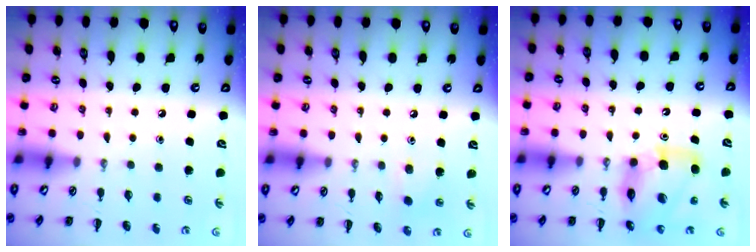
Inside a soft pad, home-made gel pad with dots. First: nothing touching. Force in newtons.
{"total": 4.6, "press": 4.5, "slide": 0.9}
{"total": 11.6, "press": 11.1, "slide": 3.3}